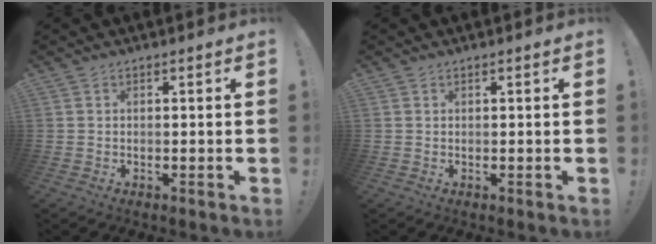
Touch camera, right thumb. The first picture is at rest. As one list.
[{"total": 0.0}]